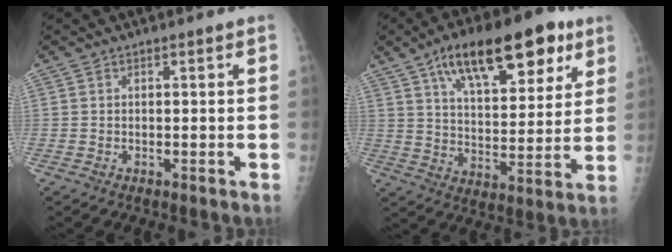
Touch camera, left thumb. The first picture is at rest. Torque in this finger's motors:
{"motor_torque": [0.55, 0.76, 0.94, -0.73, 0.16]}